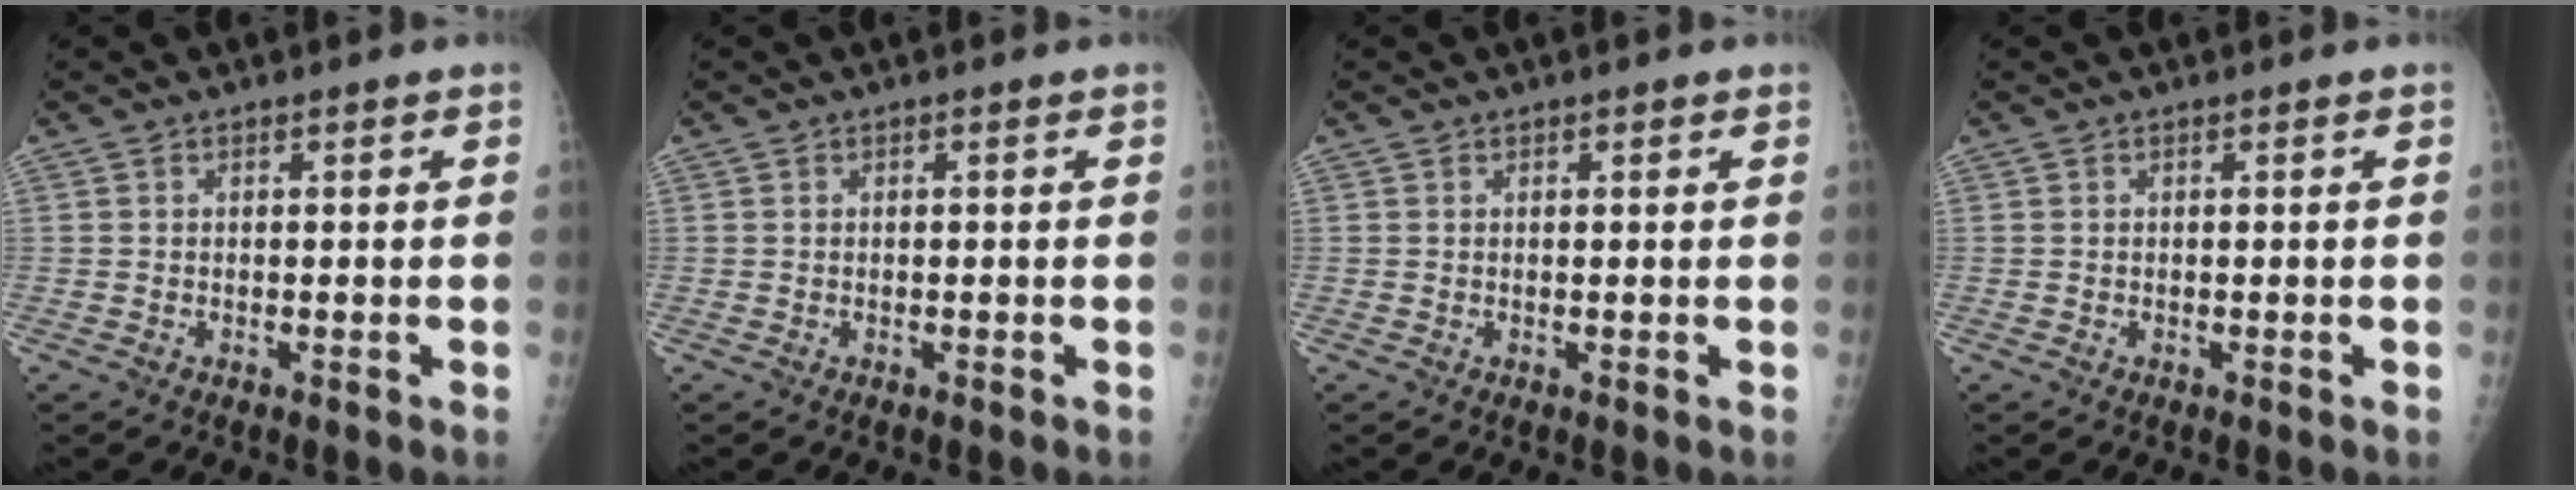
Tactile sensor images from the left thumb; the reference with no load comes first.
{"total": 0.0}
{"total": 0.5, "force": [0.4, 0.2, 0.1], "torque": [-0.001, -0.003, 0.005]}
{"total": 0.0}